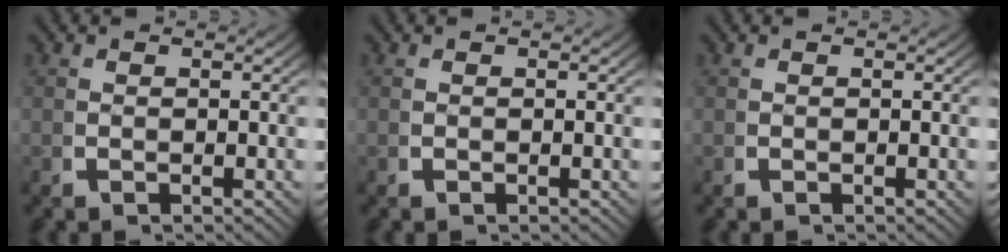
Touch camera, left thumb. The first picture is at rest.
{"total": 0.0}
{"total": 0.0}